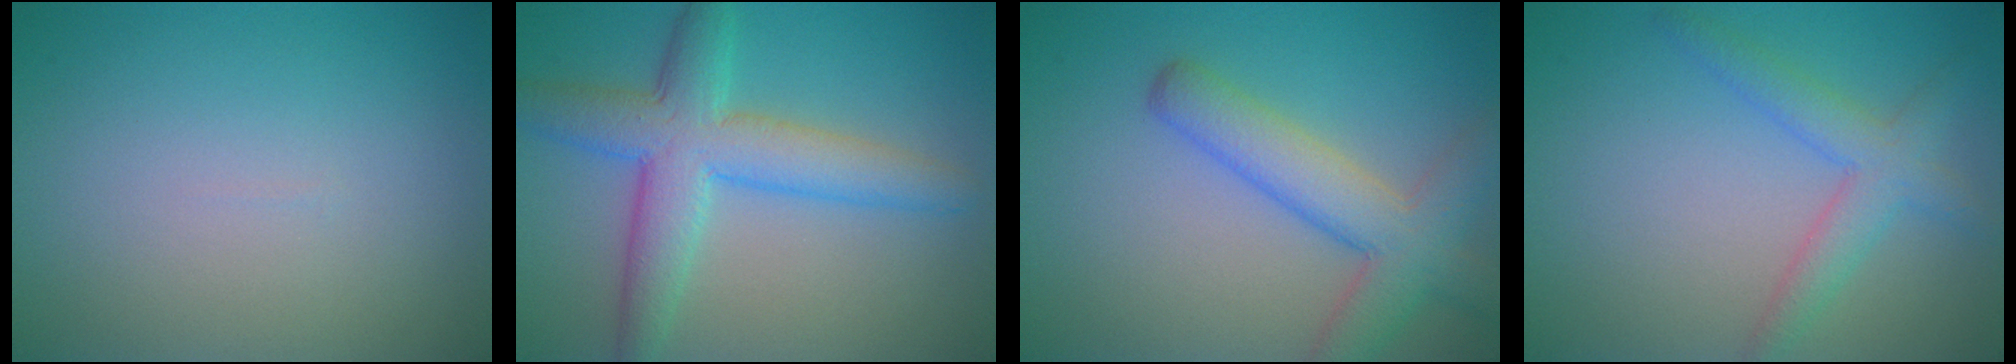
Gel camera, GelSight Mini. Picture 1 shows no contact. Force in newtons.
{"total": 6.5, "press": 6.5, "slide": 0.1}
{"total": 5.5, "press": 5.5, "slide": 0.2}
{"total": 3.3, "press": 3.3, "slide": 0.1}